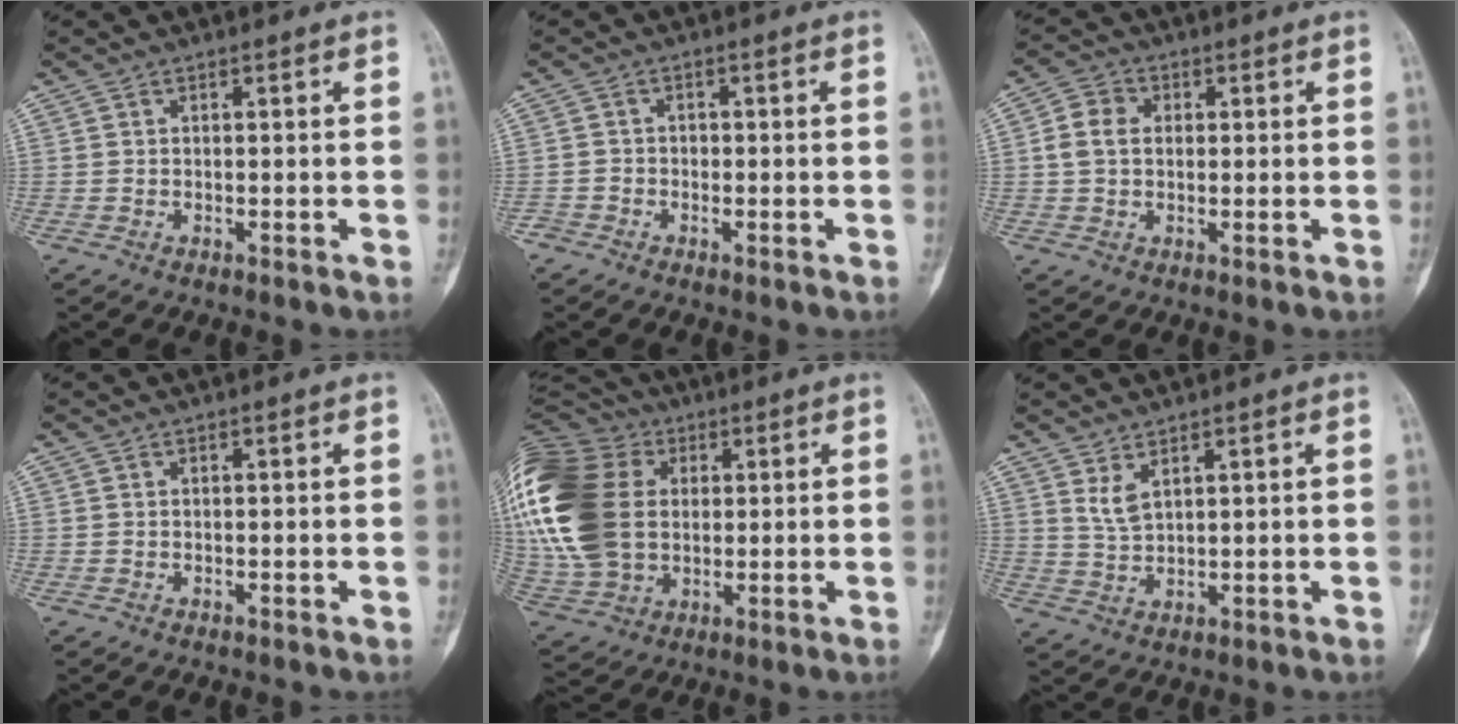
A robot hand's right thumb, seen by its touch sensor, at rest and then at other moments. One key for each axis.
{"total": 2.6, "fx": -1.7, "fy": 1.9, "fz": -0.6, "tx": 0.025, "ty": 0.012, "tz": -0.040}
{"total": 5.5, "fx": 0.7, "fy": 4.3, "fz": 3.4, "tx": -0.055, "ty": 0.013, "tz": 0.006}
{"total": 0.0}
{"total": 28.0, "fx": 4.5, "fy": 20.4, "fz": 18.5, "tx": -0.426, "ty": 0.030, "tz": 0.094}
{"total": 3.6, "fx": 2.1, "fy": 1.4, "fz": 2.5, "tx": -0.049, "ty": -0.017, "tz": 0.051}